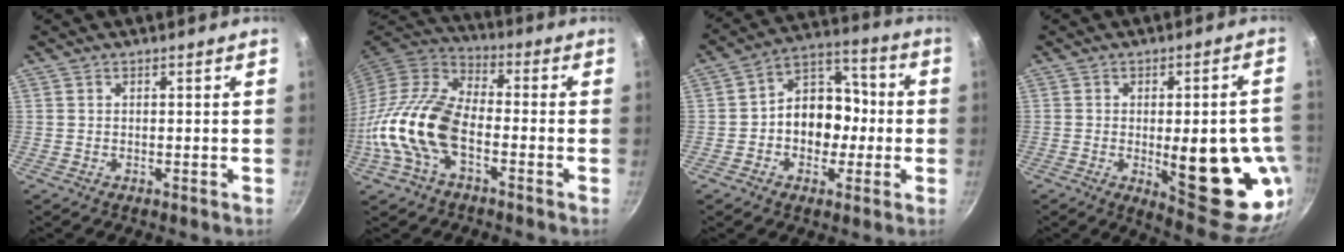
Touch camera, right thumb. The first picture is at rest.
{"total": 16.4, "force": [-4.6, 9.1, 12.9], "torque": [-0.237, 0.037, -0.101]}
{"total": 12.7, "force": [-1.3, 9.9, 7.9], "torque": [-0.057, 0.044, -0.036]}
{"total": 20.7, "force": [-3.6, 7.8, 18.9], "torque": [-0.197, -0.004, -0.031]}